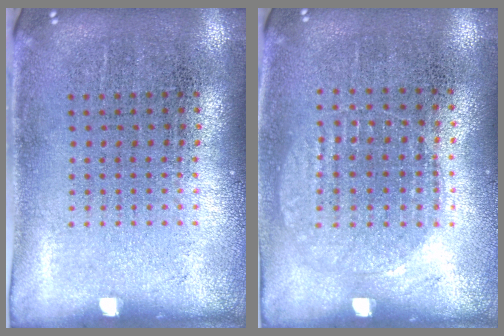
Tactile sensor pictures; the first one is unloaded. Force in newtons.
{"total": 1.0, "press": 0.9, "slide": 0.3}